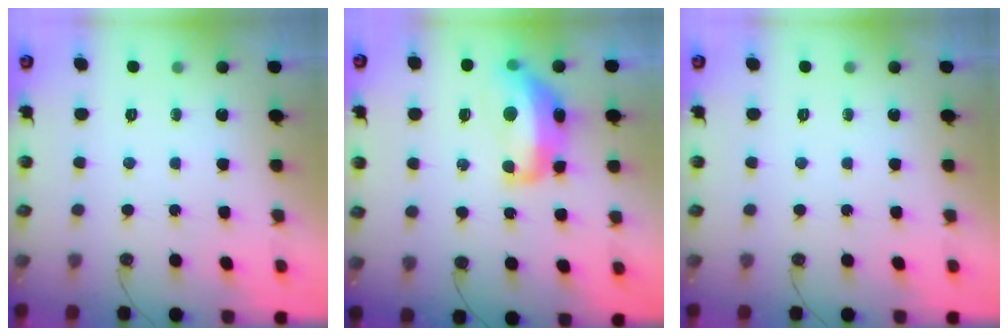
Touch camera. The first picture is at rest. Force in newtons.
{"total": 7.6, "press": 7.6, "slide": 0.8}
{"total": 0.0}